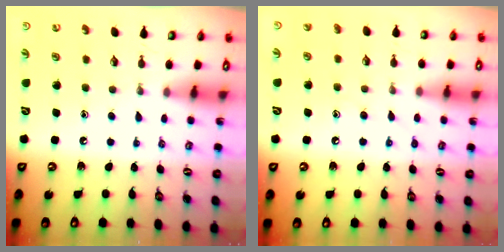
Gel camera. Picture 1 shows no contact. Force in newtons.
{"total": 6.1, "press": 6.1, "slide": 0.6}